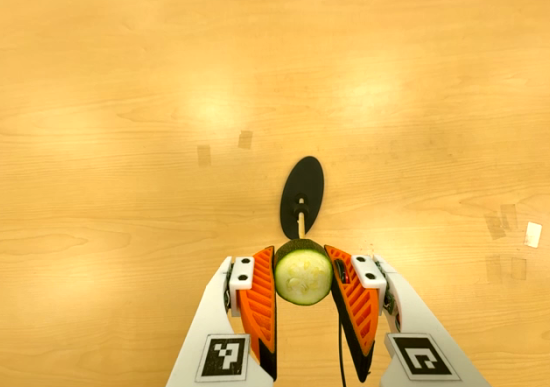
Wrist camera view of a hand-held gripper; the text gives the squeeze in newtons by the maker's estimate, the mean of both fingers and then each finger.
{"total": 9.6, "left": 8.7, "right": 10.5}